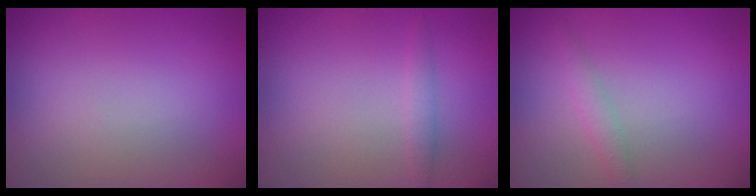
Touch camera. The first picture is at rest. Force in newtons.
{"total": 1.1, "press": 1.1, "slide": 0.0}
{"total": 1.2, "press": 1.2, "slide": 0.1}